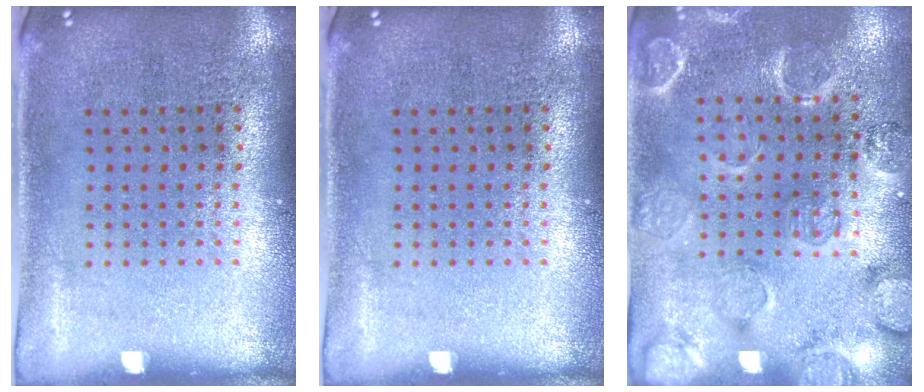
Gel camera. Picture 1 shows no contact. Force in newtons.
{"total": 0.0}
{"total": 2.4, "press": 2.2, "slide": 0.8}